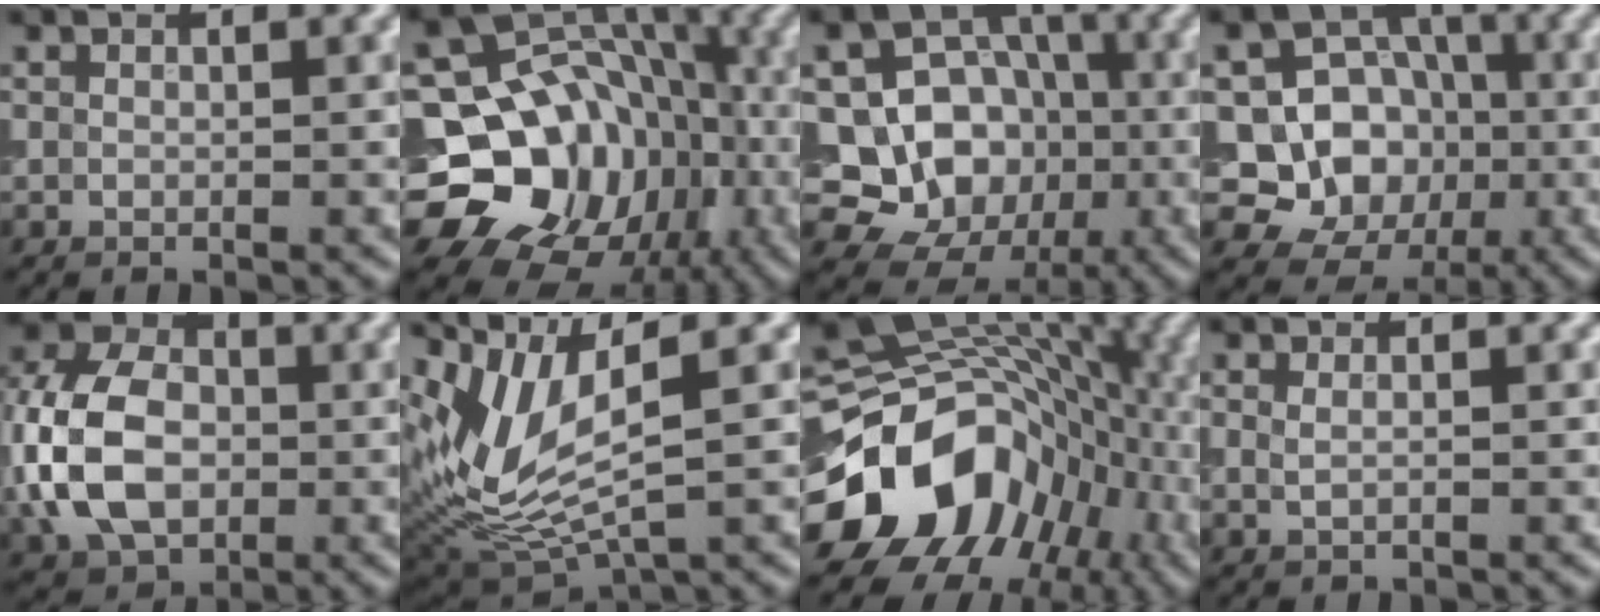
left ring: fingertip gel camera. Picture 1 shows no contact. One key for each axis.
{"total": 18.4, "fx": -4.7, "fy": 15.8, "fz": 8.3, "tx": -0.134, "ty": -0.008, "tz": -0.086}
{"total": 13.7, "fx": -2.7, "fy": 12.2, "fz": 5.4, "tx": -0.101, "ty": 0.002, "tz": -0.062}
{"total": 11.2, "fx": -2.0, "fy": 10.2, "fz": 4.2, "tx": -0.065, "ty": 0.015, "tz": -0.063}
{"total": 10.7, "fx": -1.1, "fy": 7.6, "fz": 7.4, "tx": -0.175, "ty": 0.005, "tz": -0.035}
{"total": 7.8, "fx": 2.6, "fy": 2.9, "fz": 6.8, "tx": -0.163, "ty": -0.008, "tz": 0.057}
{"total": 15.8, "fx": -5.6, "fy": 12.1, "fz": 8.5, "tx": -0.150, "ty": -0.015, "tz": -0.099}
{"total": 0.8, "fx": 0.2, "fy": 0.4, "fz": 0.7, "tx": -0.013, "ty": -0.001, "tz": -0.001}